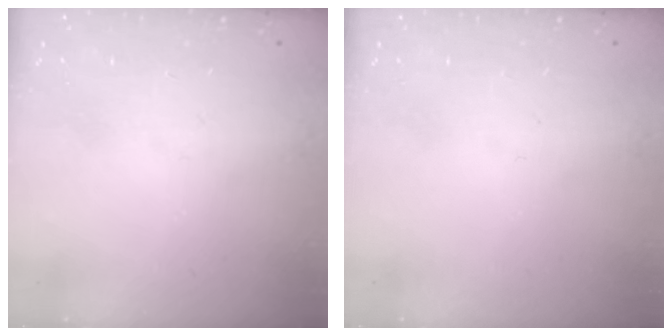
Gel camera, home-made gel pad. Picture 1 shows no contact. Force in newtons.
{"total": 0.0}